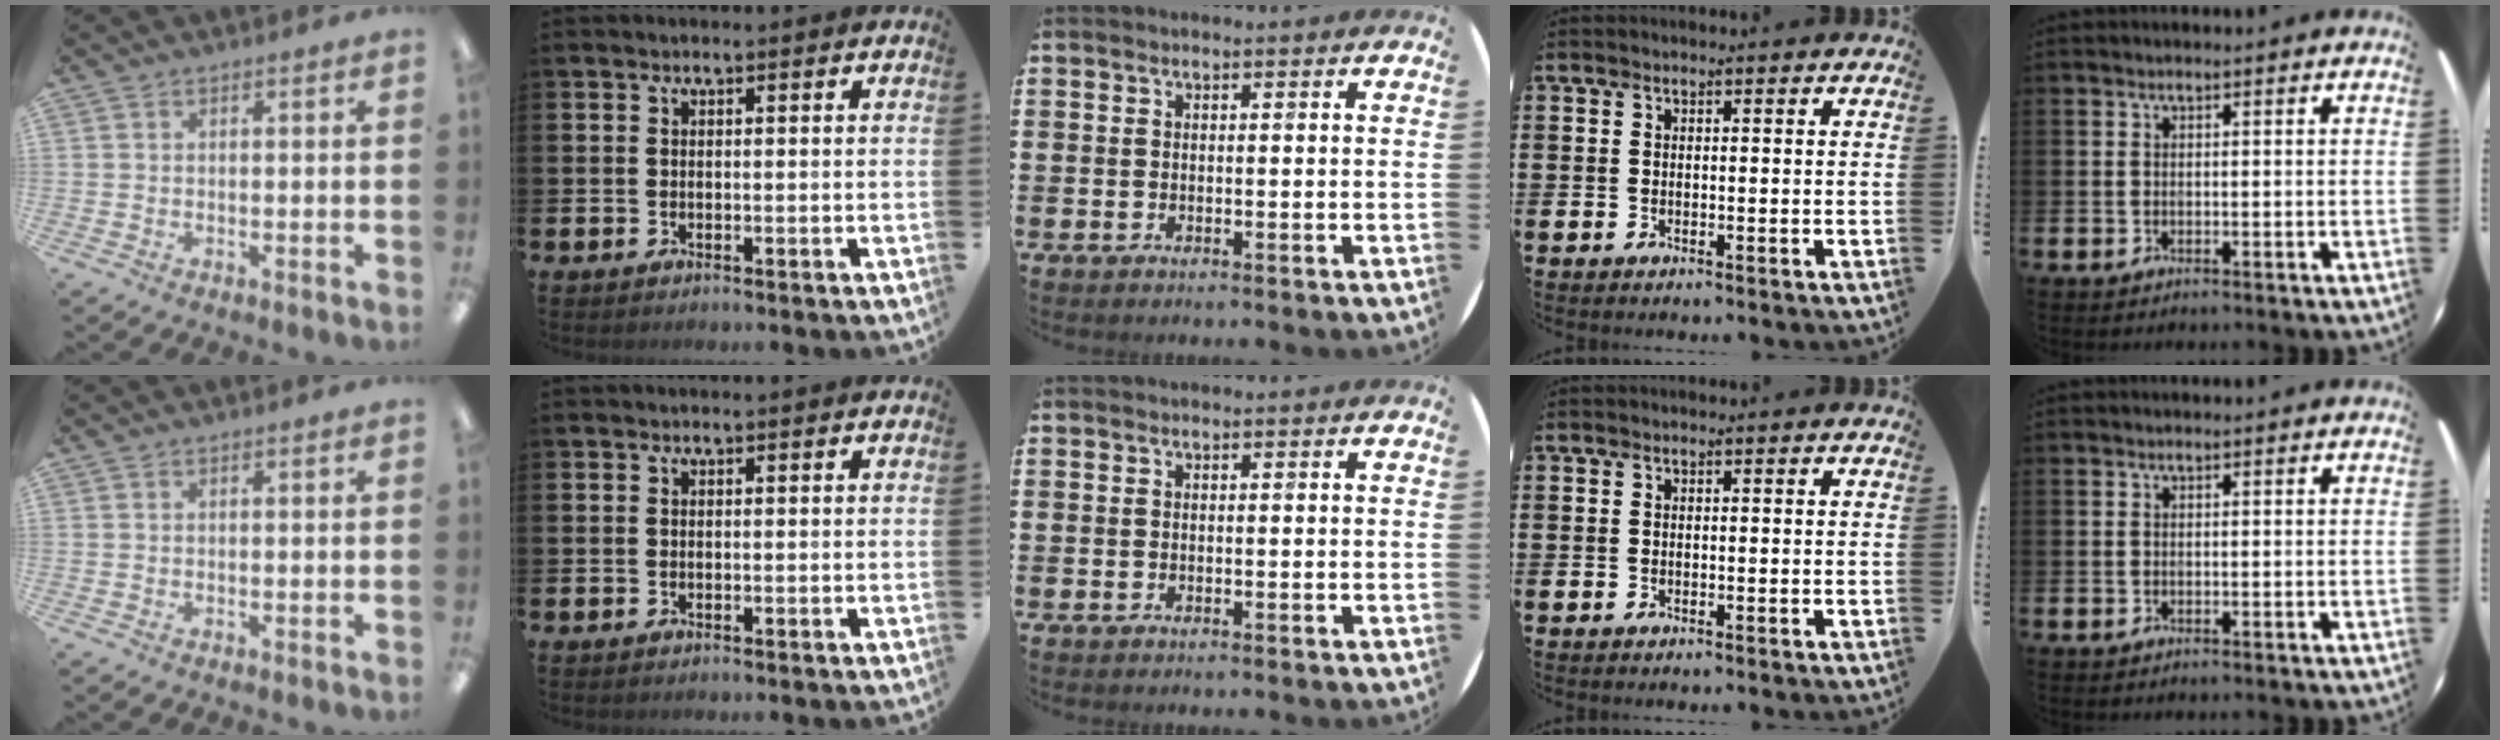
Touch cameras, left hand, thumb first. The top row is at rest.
{}